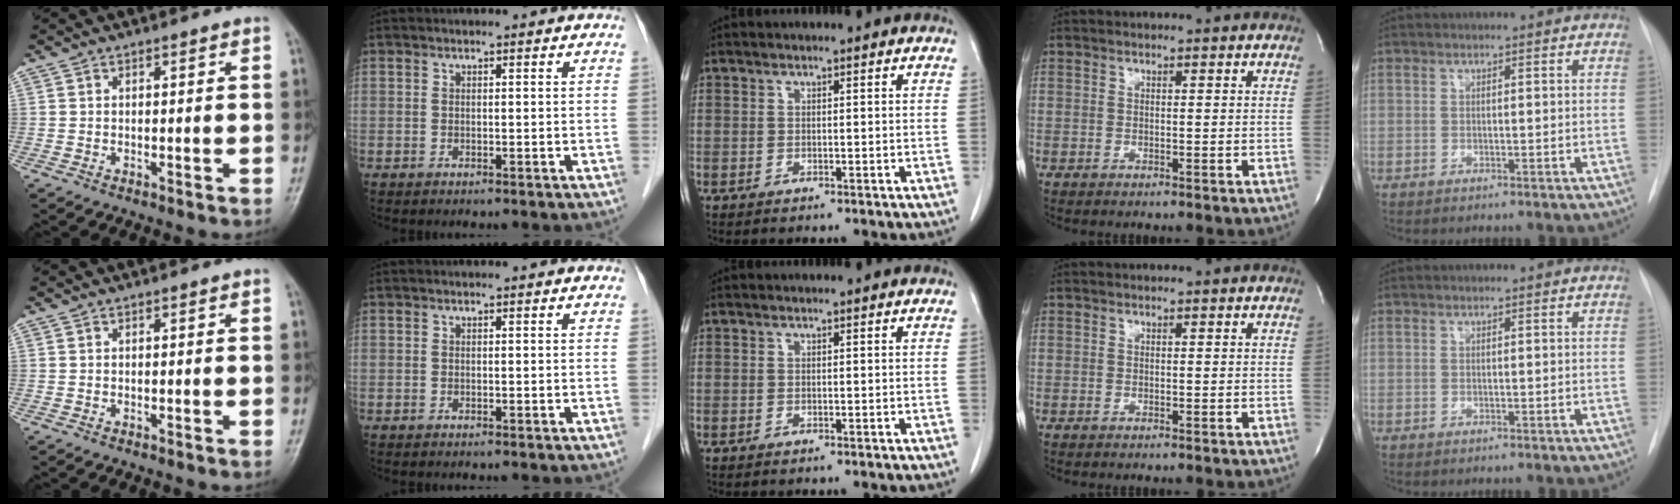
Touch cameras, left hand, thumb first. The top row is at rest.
{}